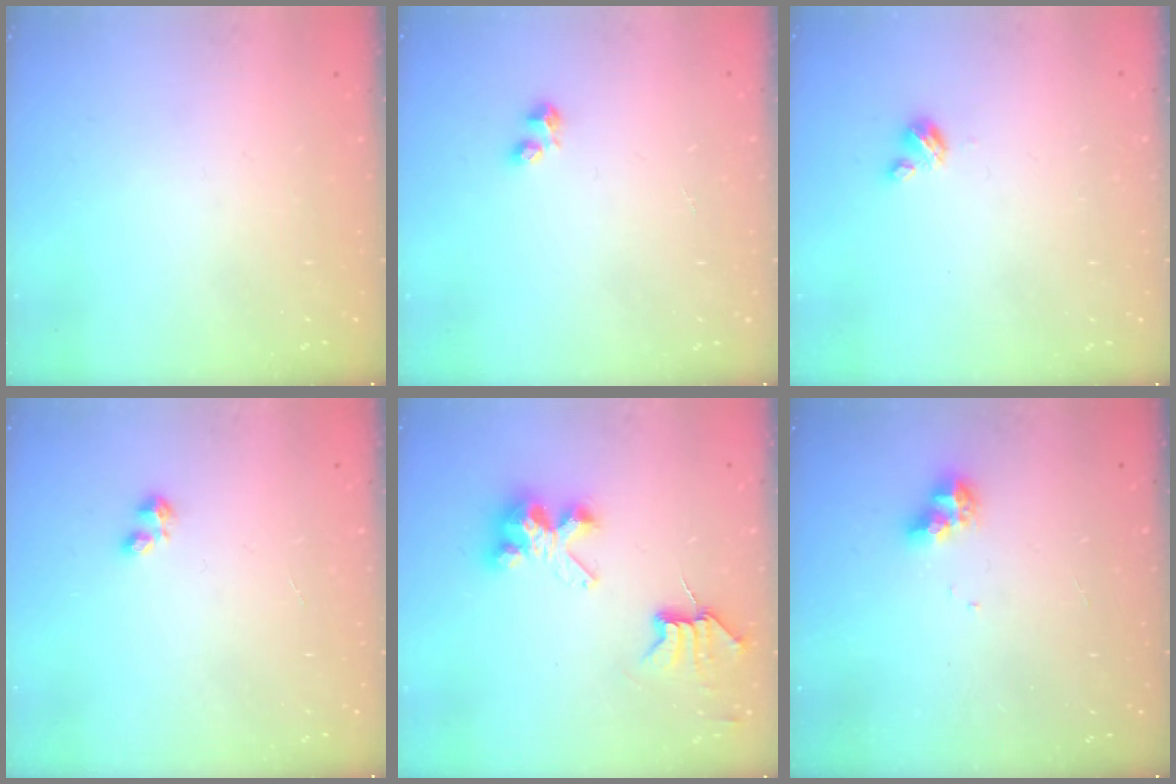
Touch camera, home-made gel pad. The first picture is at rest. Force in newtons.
{"total": 2.9, "press": 2.8, "slide": 0.6}
{"total": 2.7, "press": 2.7, "slide": 0.3}
{"total": 2.2, "press": 2.2, "slide": 0.4}
{"total": 6.1, "press": 6.1, "slide": 0.2}
{"total": 7.4, "press": 7.3, "slide": 1.0}